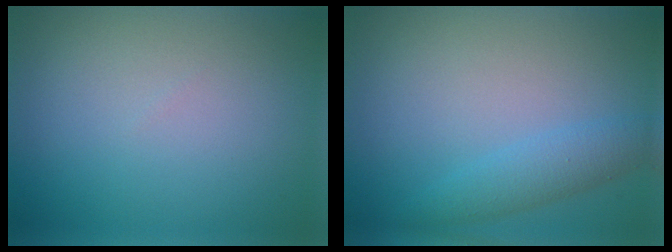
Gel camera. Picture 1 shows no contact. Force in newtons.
{"total": 2.7, "press": 2.7, "slide": 0.0}